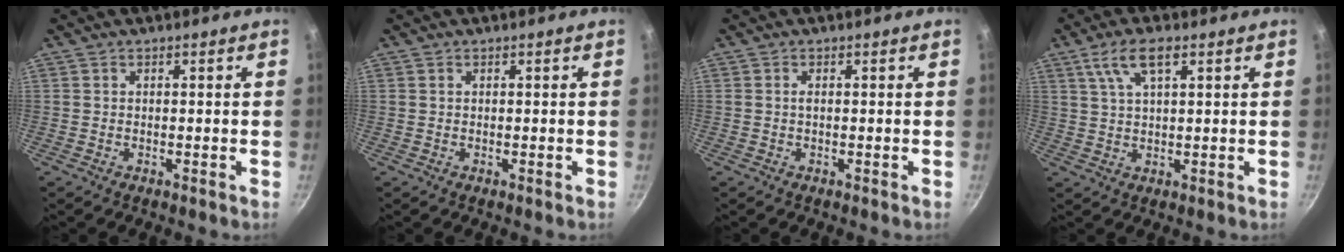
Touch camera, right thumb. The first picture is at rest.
{"total": 0.0}
{"total": 0.6, "force": [0.1, 0.2, 0.6], "torque": [-0.012, 0.001, 0.001]}
{"total": 6.7, "force": [3.2, 2.4, 5.4], "torque": [-0.104, 0.003, 0.064]}